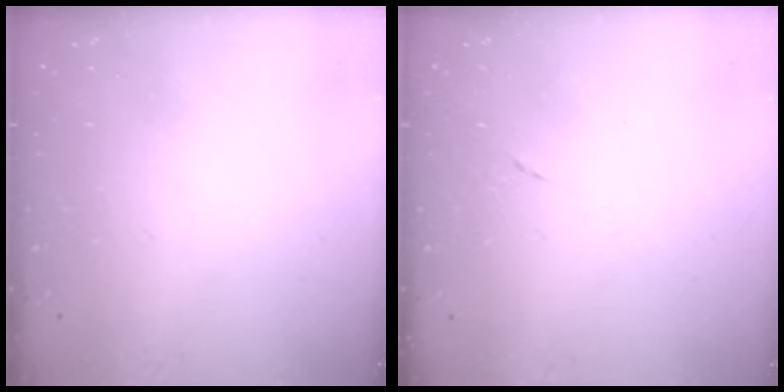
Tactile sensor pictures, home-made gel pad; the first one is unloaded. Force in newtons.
{"total": 4.9, "press": 4.7, "slide": 1.1}